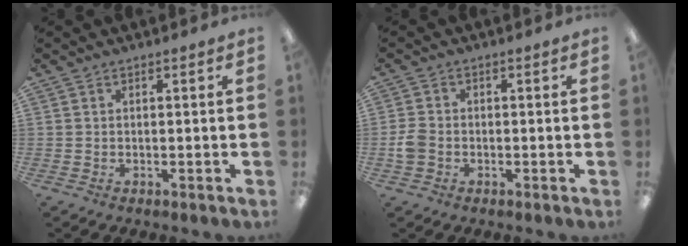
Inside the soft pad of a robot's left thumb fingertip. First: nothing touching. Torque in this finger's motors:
{"motor_torque": [-0.26, 0.34, 0.26, -0.19, 0.01]}